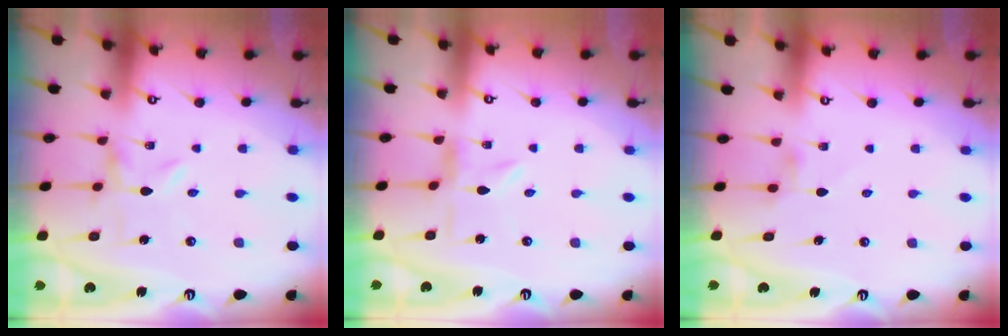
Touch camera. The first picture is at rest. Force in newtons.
{"total": 1.3, "press": 1.2, "slide": 0.4}
{"total": 2.0, "press": 2.0, "slide": 0.4}